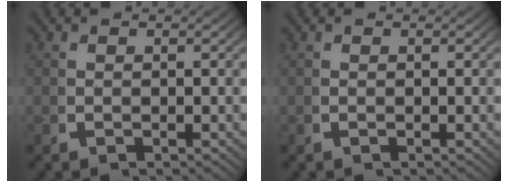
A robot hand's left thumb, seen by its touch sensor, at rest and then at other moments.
{"total": 0.0}